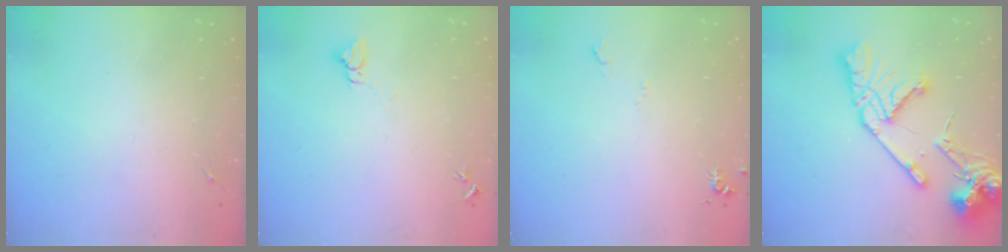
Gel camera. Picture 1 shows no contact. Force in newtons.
{"total": 2.8, "press": 2.8, "slide": 0.1}
{"total": 5.5, "press": 5.5, "slide": 0.7}
{"total": 20.9, "press": 20.7, "slide": 2.5}